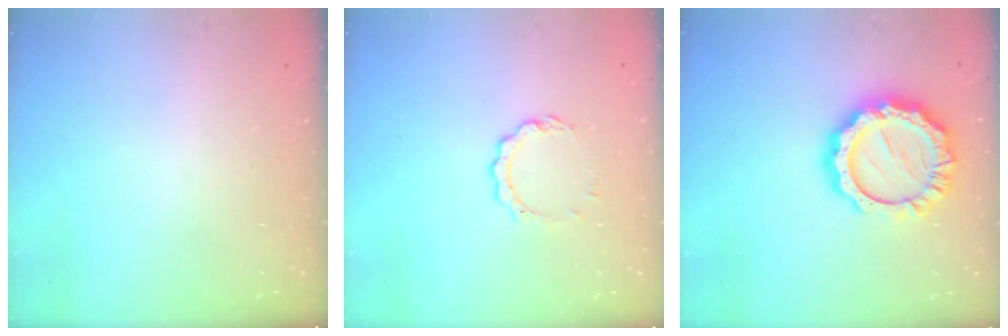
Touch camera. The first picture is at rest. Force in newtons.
{"total": 4.7, "press": 4.7, "slide": 0.5}
{"total": 17.1, "press": 17.1, "slide": 1.2}